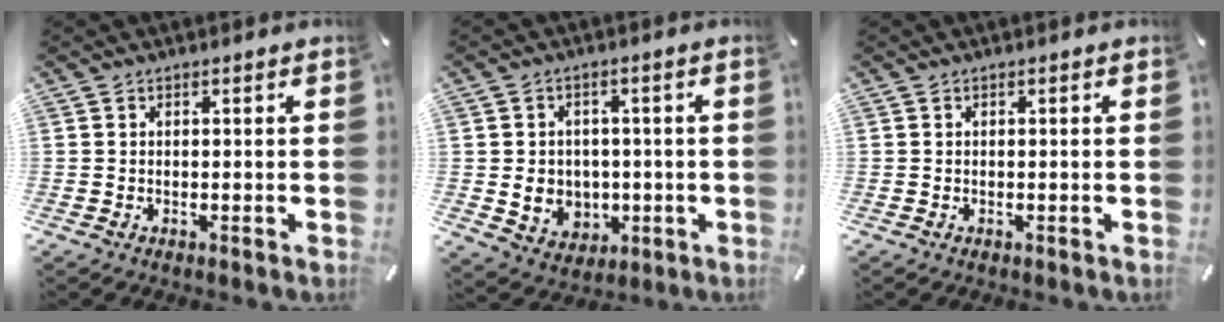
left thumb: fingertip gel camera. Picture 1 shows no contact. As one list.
[{"total": 7.3, "force": [-0.1, 6.8, 2.6], "torque": [-0.049, -0.001, 0.001]}, {"total": 0.0}]